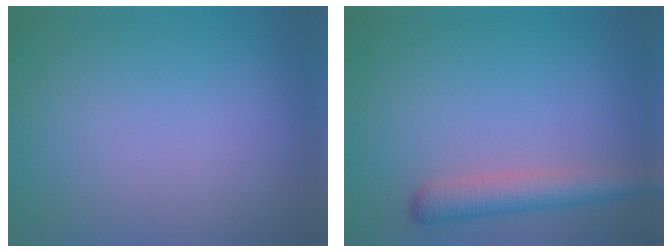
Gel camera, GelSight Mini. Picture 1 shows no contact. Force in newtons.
{"total": 3.6, "press": 3.6, "slide": 0.2}